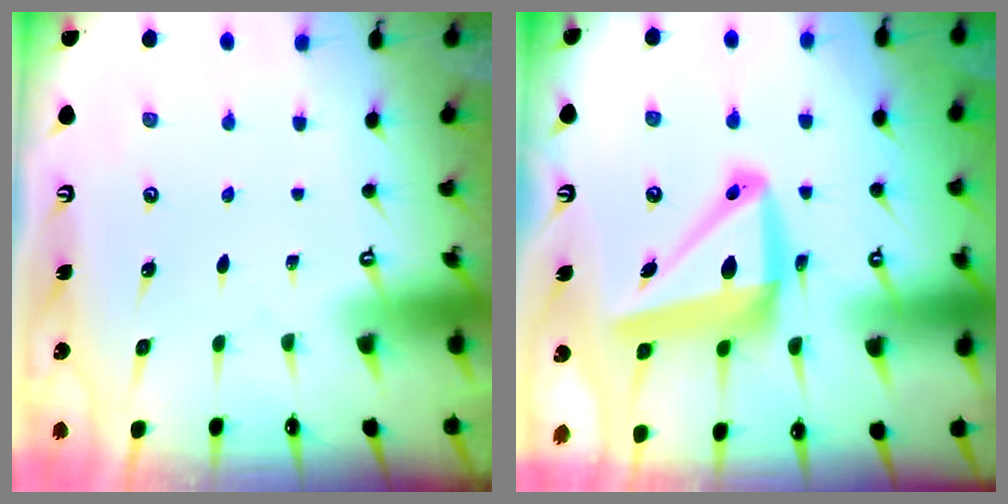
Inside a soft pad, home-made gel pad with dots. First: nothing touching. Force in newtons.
{"total": 14.1, "press": 13.7, "slide": 3.2}